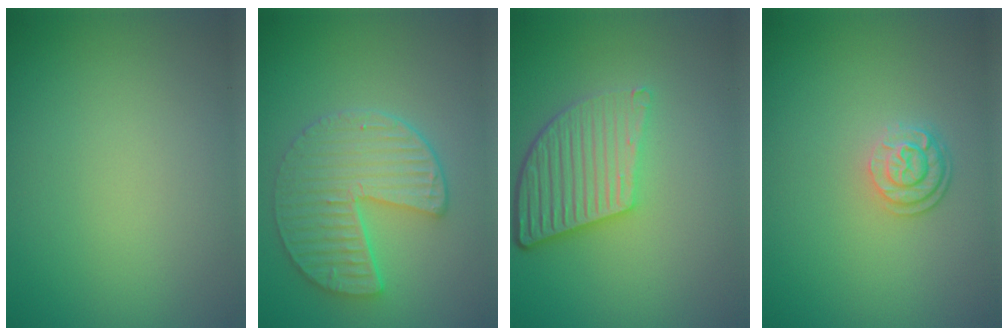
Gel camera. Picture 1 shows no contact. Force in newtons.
{"total": 4.9, "press": 4.2, "slide": 2.5}
{"total": 5.4, "press": 3.9, "slide": 3.8}
{"total": 2.5, "press": 1.9, "slide": 1.6}